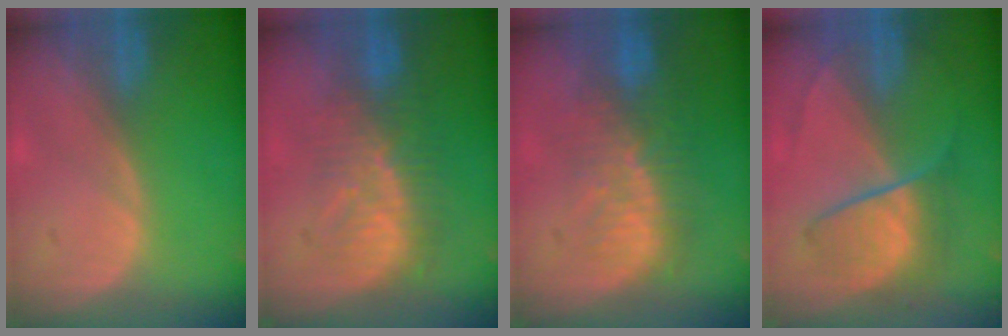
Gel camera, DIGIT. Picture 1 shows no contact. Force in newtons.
{"total": 8.0, "press": 7.9, "slide": 1.5}
{"total": 10.0, "press": 8.5, "slide": 5.2}
{"total": 6.4, "press": 6.4, "slide": 0.7}